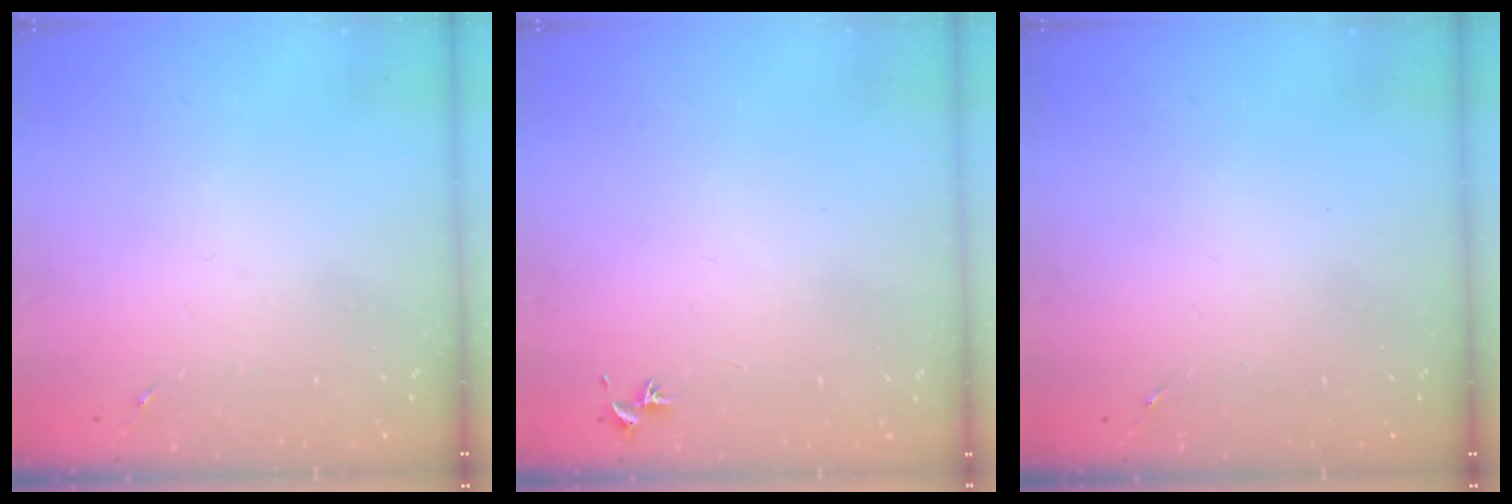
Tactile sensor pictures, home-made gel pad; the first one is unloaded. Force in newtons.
{"total": 0.8, "press": 0.7, "slide": 0.3}
{"total": 0.0}